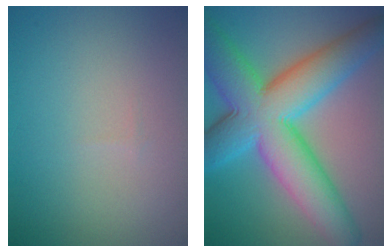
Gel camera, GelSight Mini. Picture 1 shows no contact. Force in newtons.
{"total": 12.3, "press": 12.3, "slide": 0.3}